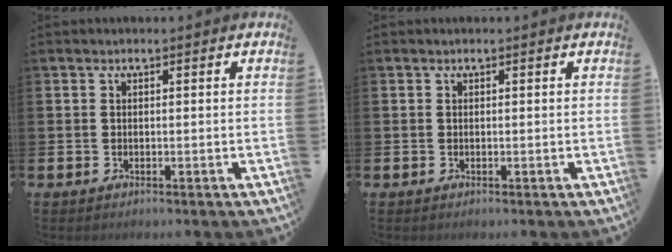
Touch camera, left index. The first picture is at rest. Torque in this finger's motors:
{"motor_torque": [-0.09, 0.03, -0.03, -0.01]}